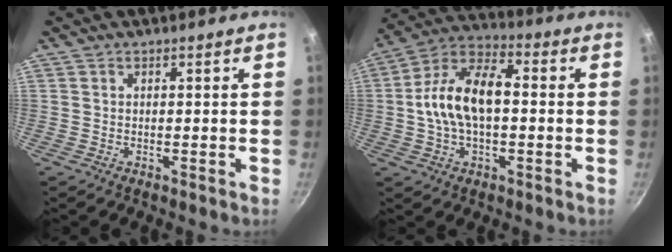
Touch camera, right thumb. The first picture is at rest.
{"total": 14.5, "force": [-0.2, 8.2, 12.0], "torque": [-0.201, 0.040, -0.017]}